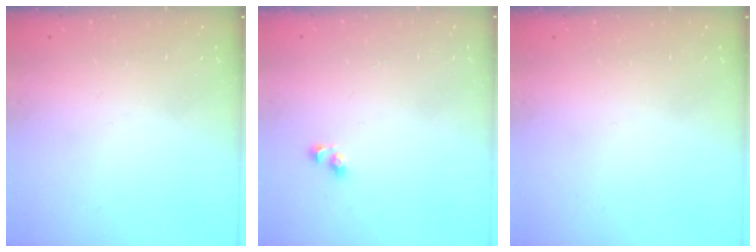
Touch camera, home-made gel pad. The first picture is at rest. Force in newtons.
{"total": 4.7, "press": 4.2, "slide": 2.2}
{"total": 0.0}